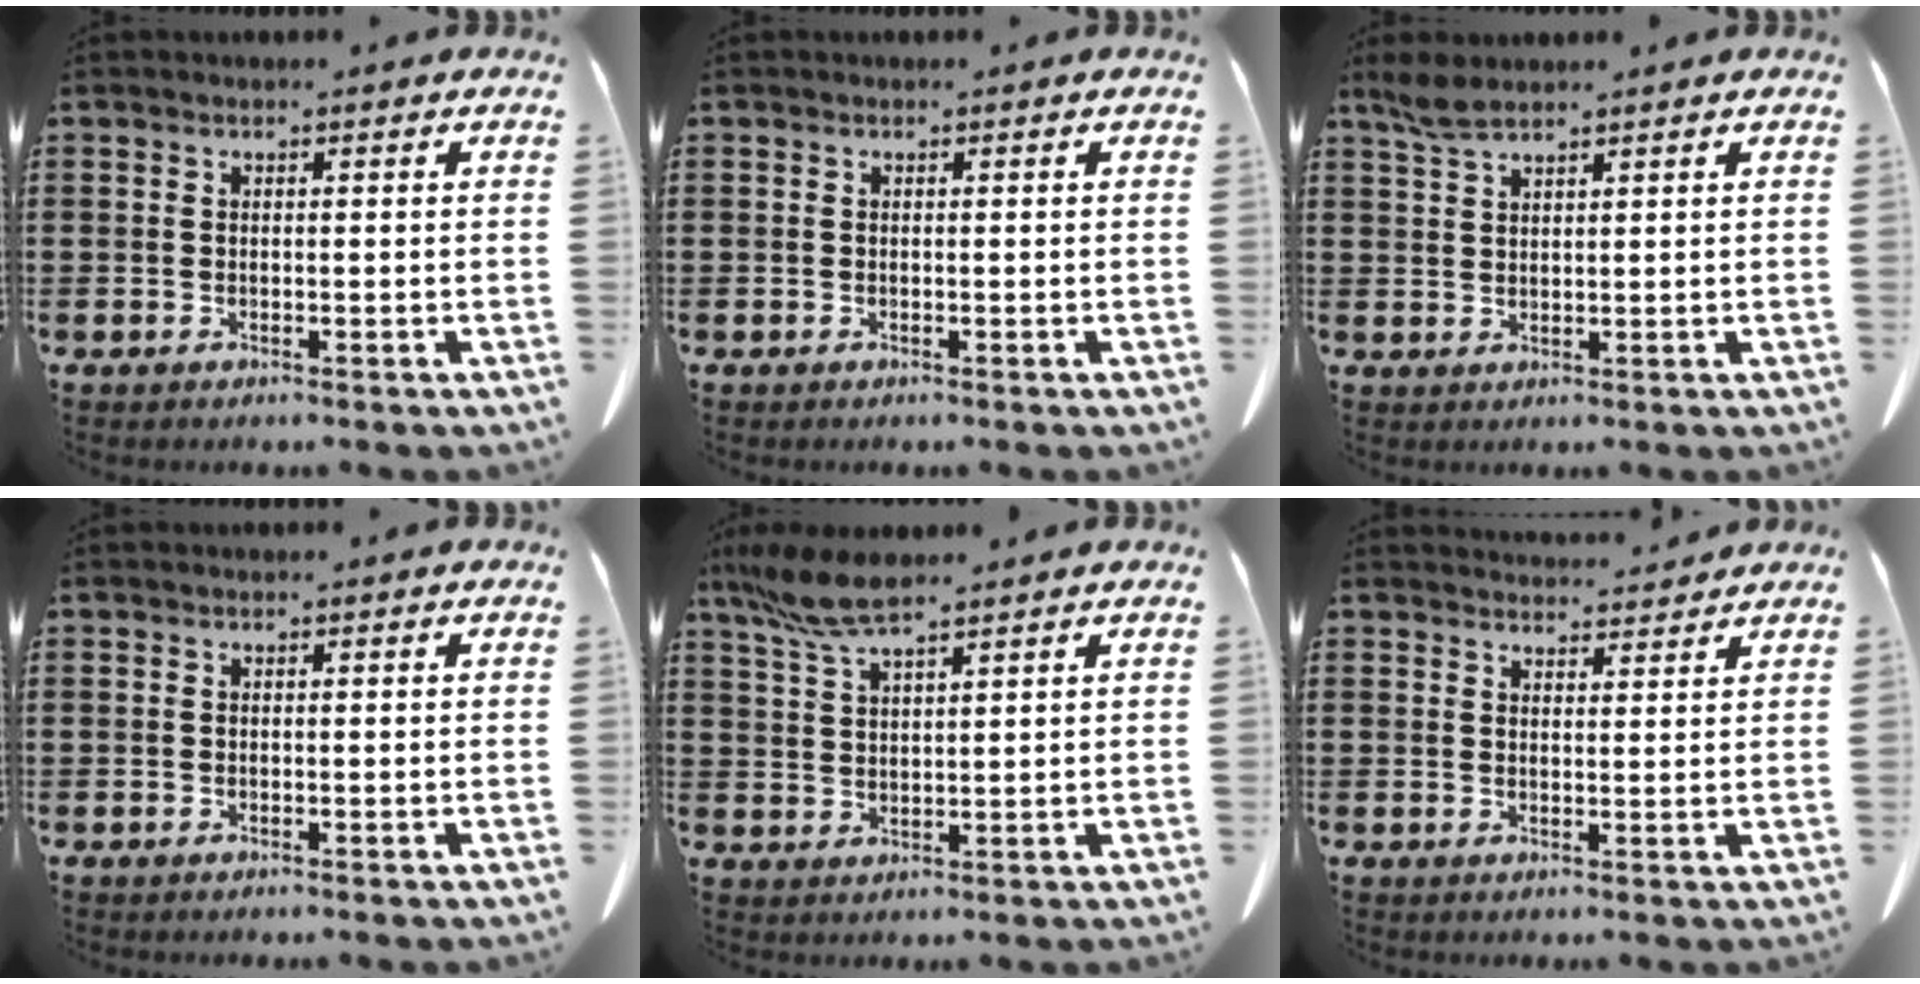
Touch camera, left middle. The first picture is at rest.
{"total": 0.0}
{"total": 3.1, "force": [2.3, 0.7, 2.0], "torque": [-0.044, 0.000, 0.044]}
{"total": 0.0}
{"total": 6.5, "force": [4.9, 1.0, 4.2], "torque": [-0.102, -0.009, 0.088]}
{"total": 3.2, "force": [3.2, 0.3, 0.3], "torque": [-0.006, -0.013, 0.057]}